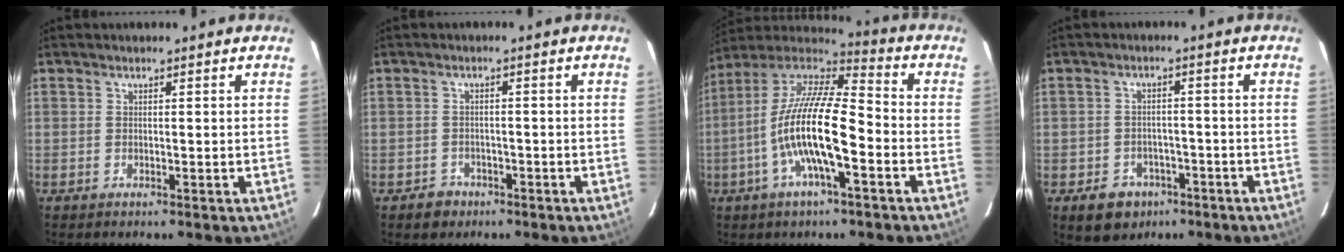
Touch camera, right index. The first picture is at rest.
{"total": 3.6, "force": [-2.0, 3.0, 0.2], "torque": [-0.012, 0.013, -0.028]}
{"total": 17.3, "force": [-5.1, 4.4, 15.9], "torque": [-0.299, -0.008, -0.104]}
{"total": 7.8, "force": [-4.3, 6.1, 2.2], "torque": [-0.057, 0.021, -0.044]}